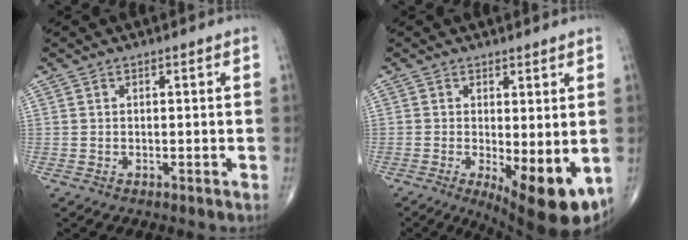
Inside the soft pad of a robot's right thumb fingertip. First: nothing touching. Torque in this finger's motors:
{"motor_torque": [-0.28, 1.12, 0.15, -0.32, 0.07]}